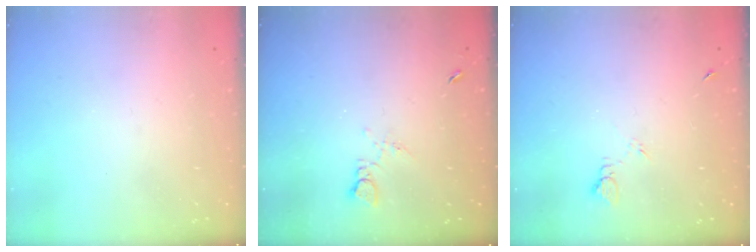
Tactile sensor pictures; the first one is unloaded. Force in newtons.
{"total": 4.2, "press": 4.2, "slide": 0.6}
{"total": 4.3, "press": 4.2, "slide": 0.6}